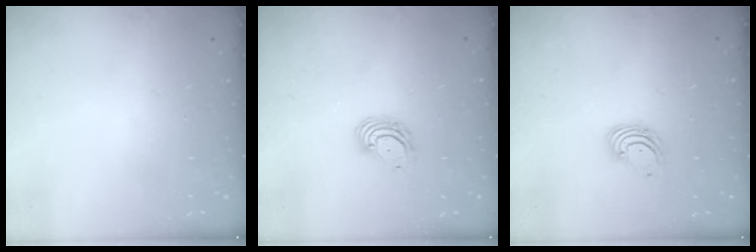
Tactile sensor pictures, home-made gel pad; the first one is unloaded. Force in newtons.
{"total": 5.8, "press": 5.7, "slide": 0.8}
{"total": 2.7, "press": 2.7, "slide": 0.3}